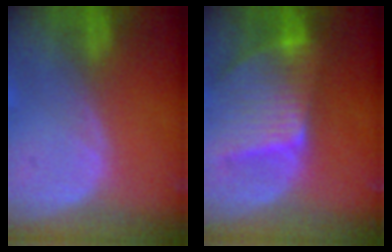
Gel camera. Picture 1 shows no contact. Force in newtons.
{"total": 9.5, "press": 8.3, "slide": 4.6}